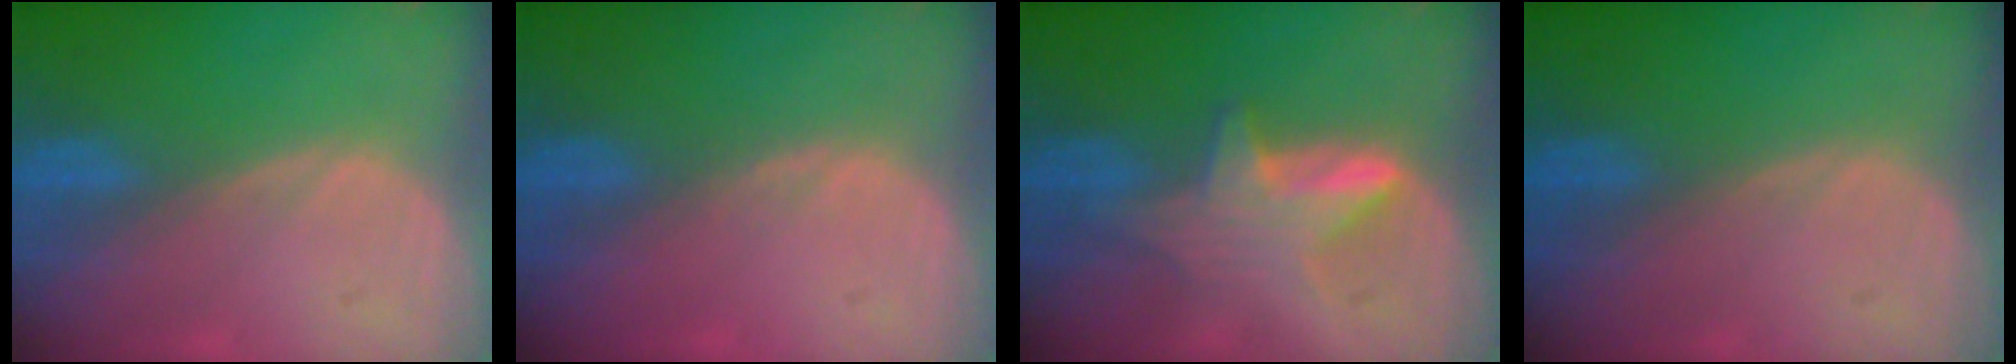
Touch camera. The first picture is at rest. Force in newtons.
{"total": 0.5, "press": 0.5, "slide": 0.1}
{"total": 5.8, "press": 5.8, "slide": 0.9}
{"total": 0.0}